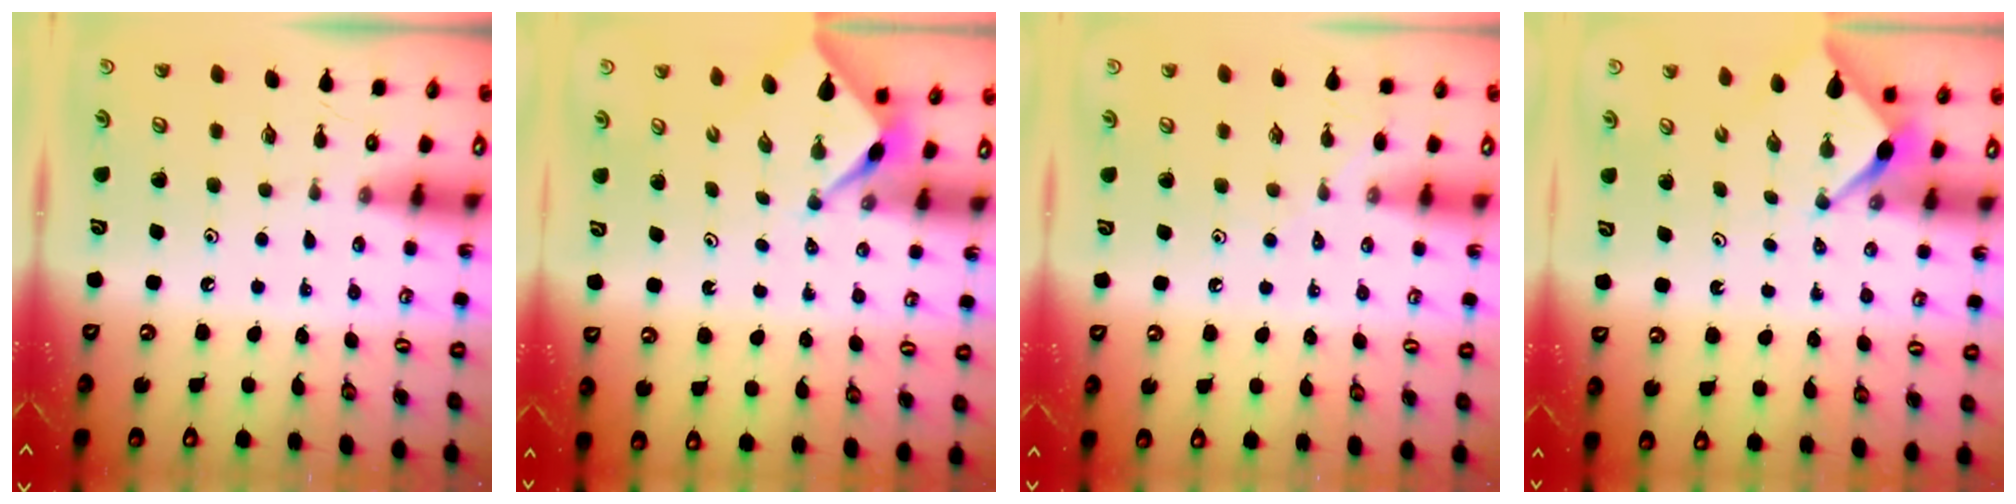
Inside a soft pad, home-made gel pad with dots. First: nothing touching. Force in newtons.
{"total": 2.2, "press": 2.2, "slide": 0.1}
{"total": 5.7, "press": 5.6, "slide": 0.7}
{"total": 2.6, "press": 2.5, "slide": 0.4}